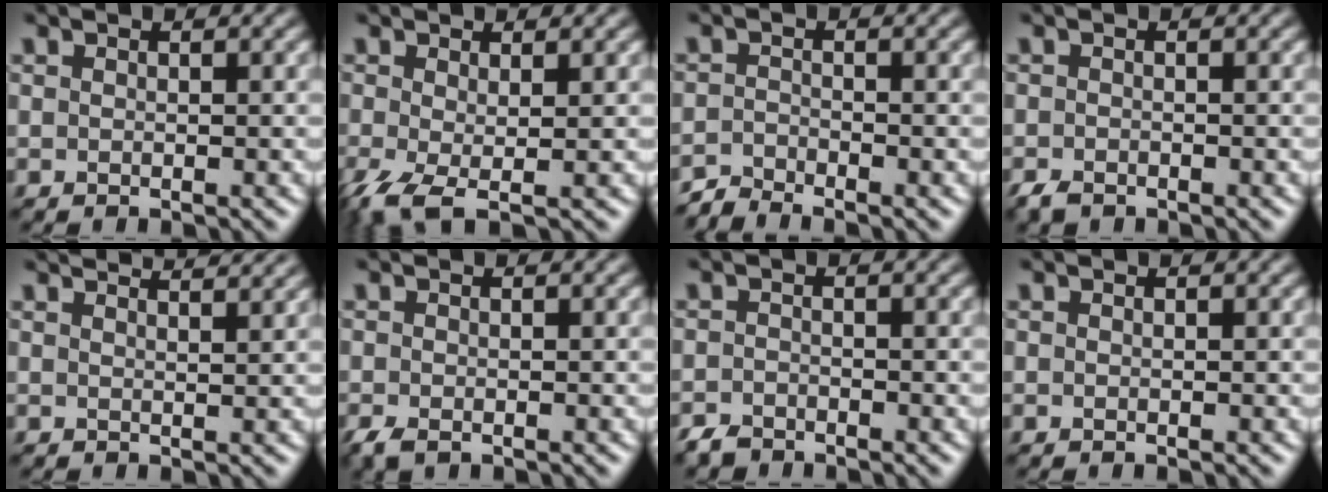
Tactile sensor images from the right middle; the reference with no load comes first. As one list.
[{"total": 3.8, "force": [-1.4, 1.3, 3.3], "torque": [-0.080, -0.011, -0.032]}, {"total": 1.9, "force": [-1.9, 0.1, 0.2], "torque": [-0.005, -0.002, -0.045]}, {"total": 1.3, "force": [-1.1, 0.6, 0.5], "torque": [-0.008, -0.004, -0.024]}, {"total": 4.7, "force": [4.1, 1.2, 2.0], "torque": [-0.003, 0.025, 0.024]}, {"total": 1.6, "force": [-1.2, 0.7, 0.9], "torque": [-0.023, -0.009, -0.024]}, {"total": 1.6, "force": [-1.5, 0.7, 0.3], "torque": [-0.003, -0.001, -0.033]}, {"total": 0.0}]